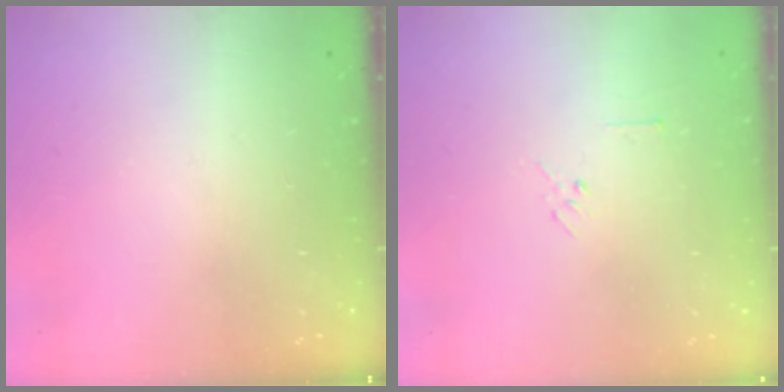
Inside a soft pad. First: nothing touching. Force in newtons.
{"total": 3.5, "press": 3.4, "slide": 0.8}